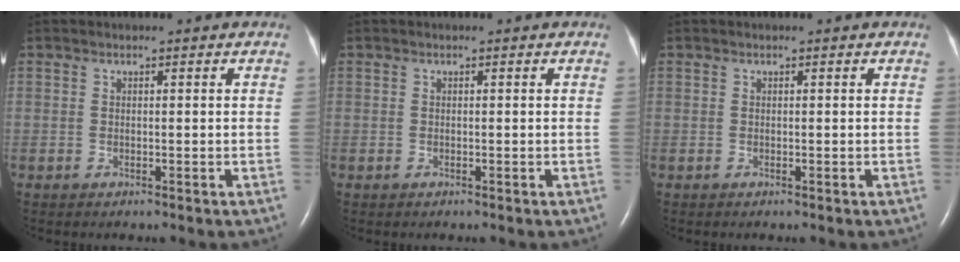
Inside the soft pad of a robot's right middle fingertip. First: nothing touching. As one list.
[{"total": 0.0}, {"total": 0.0}]